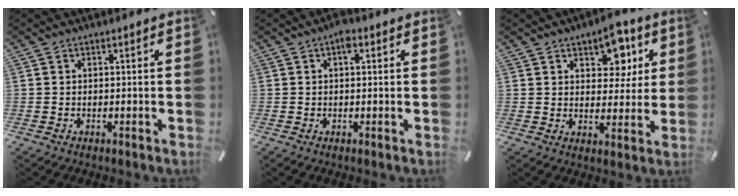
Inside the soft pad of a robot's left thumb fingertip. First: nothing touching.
{"total": 2.4, "force": [0.6, 1.4, 1.9], "torque": [-0.024, 0.002, 0.005]}
{"total": 9.3, "force": [4.9, 6.3, 4.8], "torque": [-0.051, -0.019, 0.081]}